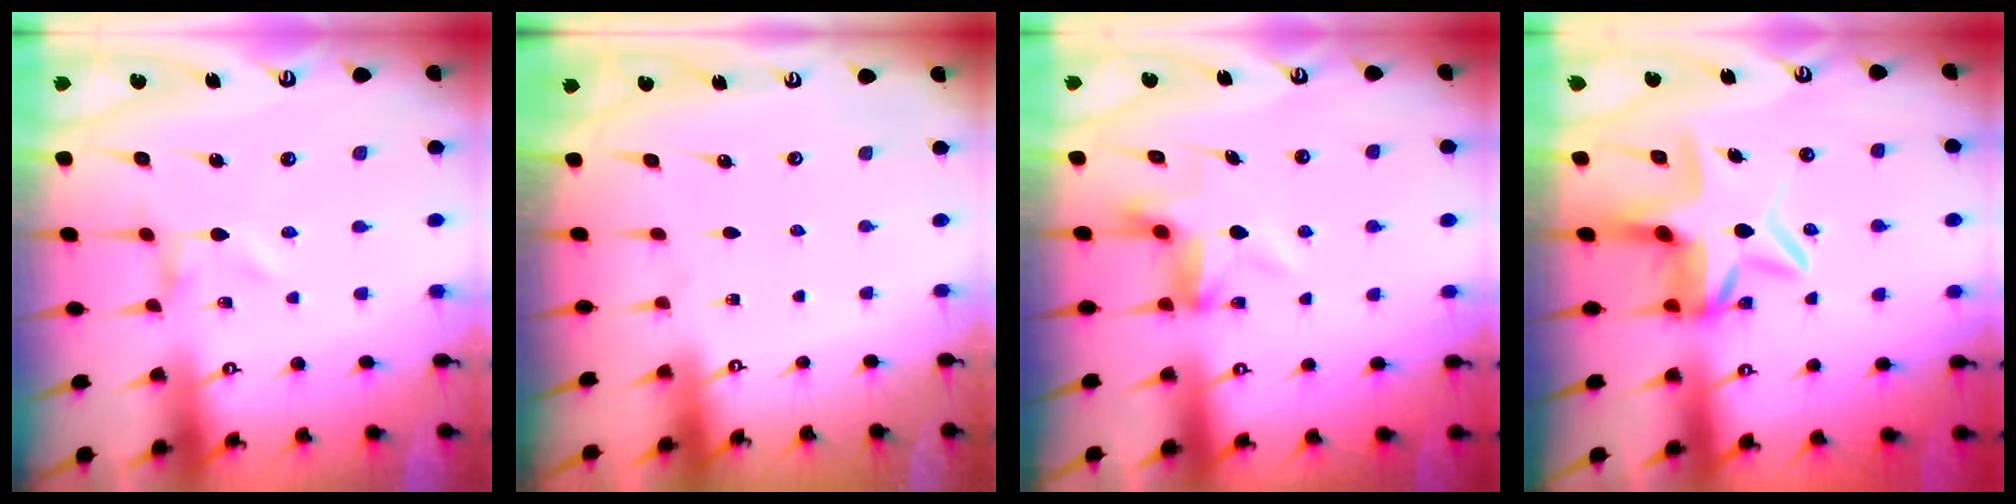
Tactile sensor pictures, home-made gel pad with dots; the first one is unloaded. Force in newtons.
{"total": 0.0}
{"total": 5.5, "press": 5.3, "slide": 1.2}
{"total": 9.5, "press": 8.9, "slide": 3.3}